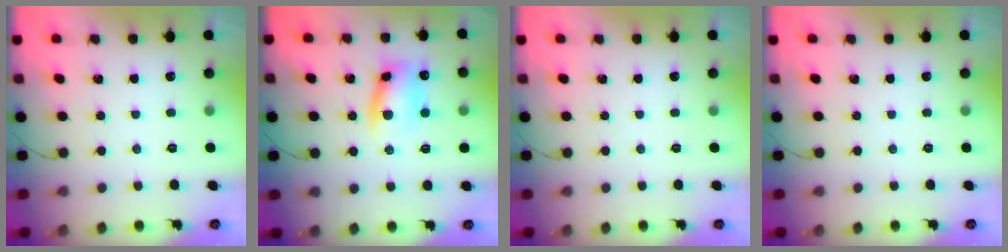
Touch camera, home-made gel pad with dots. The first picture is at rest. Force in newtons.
{"total": 10.6, "press": 10.6, "slide": 1.1}
{"total": 0.0}
{"total": 0.0}